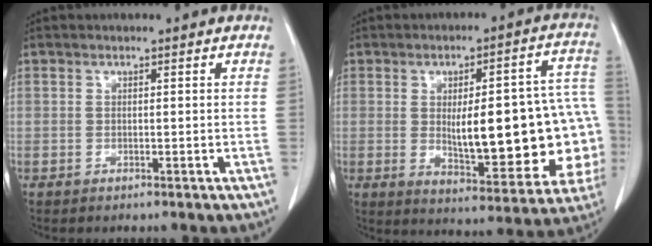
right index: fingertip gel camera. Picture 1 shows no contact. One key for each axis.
{"total": 22.8, "fx": -1.4, "fy": 6.6, "fz": 21.8, "tx": -0.214, "ty": 0.029, "tz": 0.006}